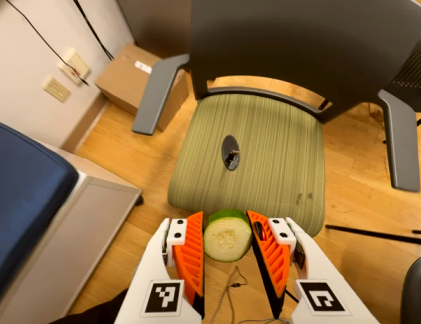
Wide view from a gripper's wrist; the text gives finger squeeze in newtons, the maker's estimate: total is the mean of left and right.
{"total": 10.6, "left": 11.5, "right": 9.6}